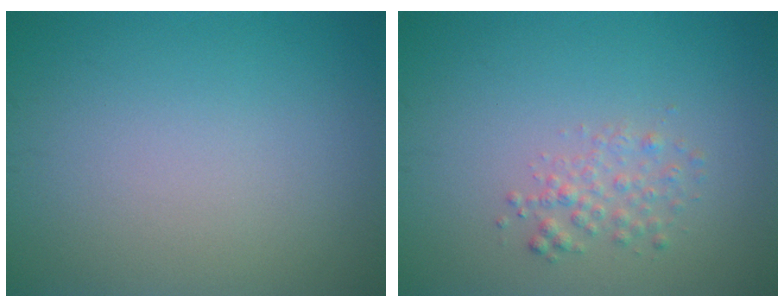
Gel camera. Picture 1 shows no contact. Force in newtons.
{"total": 1.7, "press": 1.7, "slide": 0.1}